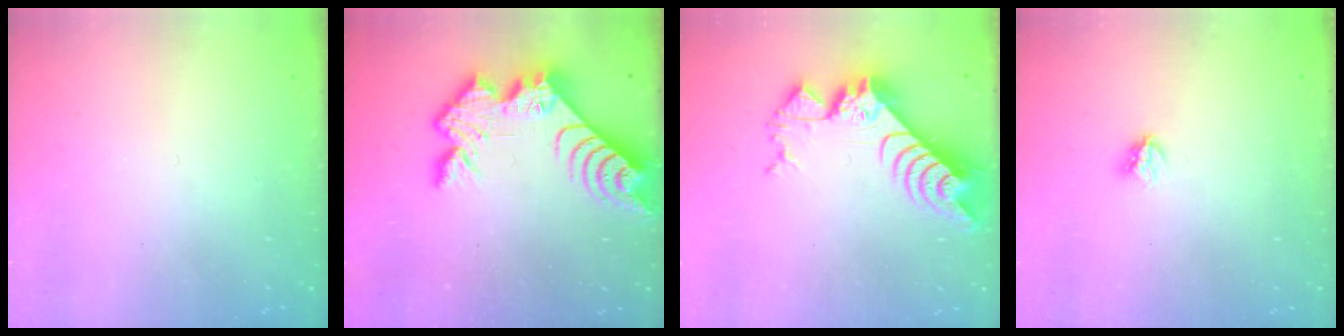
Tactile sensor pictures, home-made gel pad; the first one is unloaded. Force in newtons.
{"total": 12.1, "press": 12.1, "slide": 0.8}
{"total": 10.6, "press": 10.6, "slide": 0.9}
{"total": 3.0, "press": 2.9, "slide": 0.4}